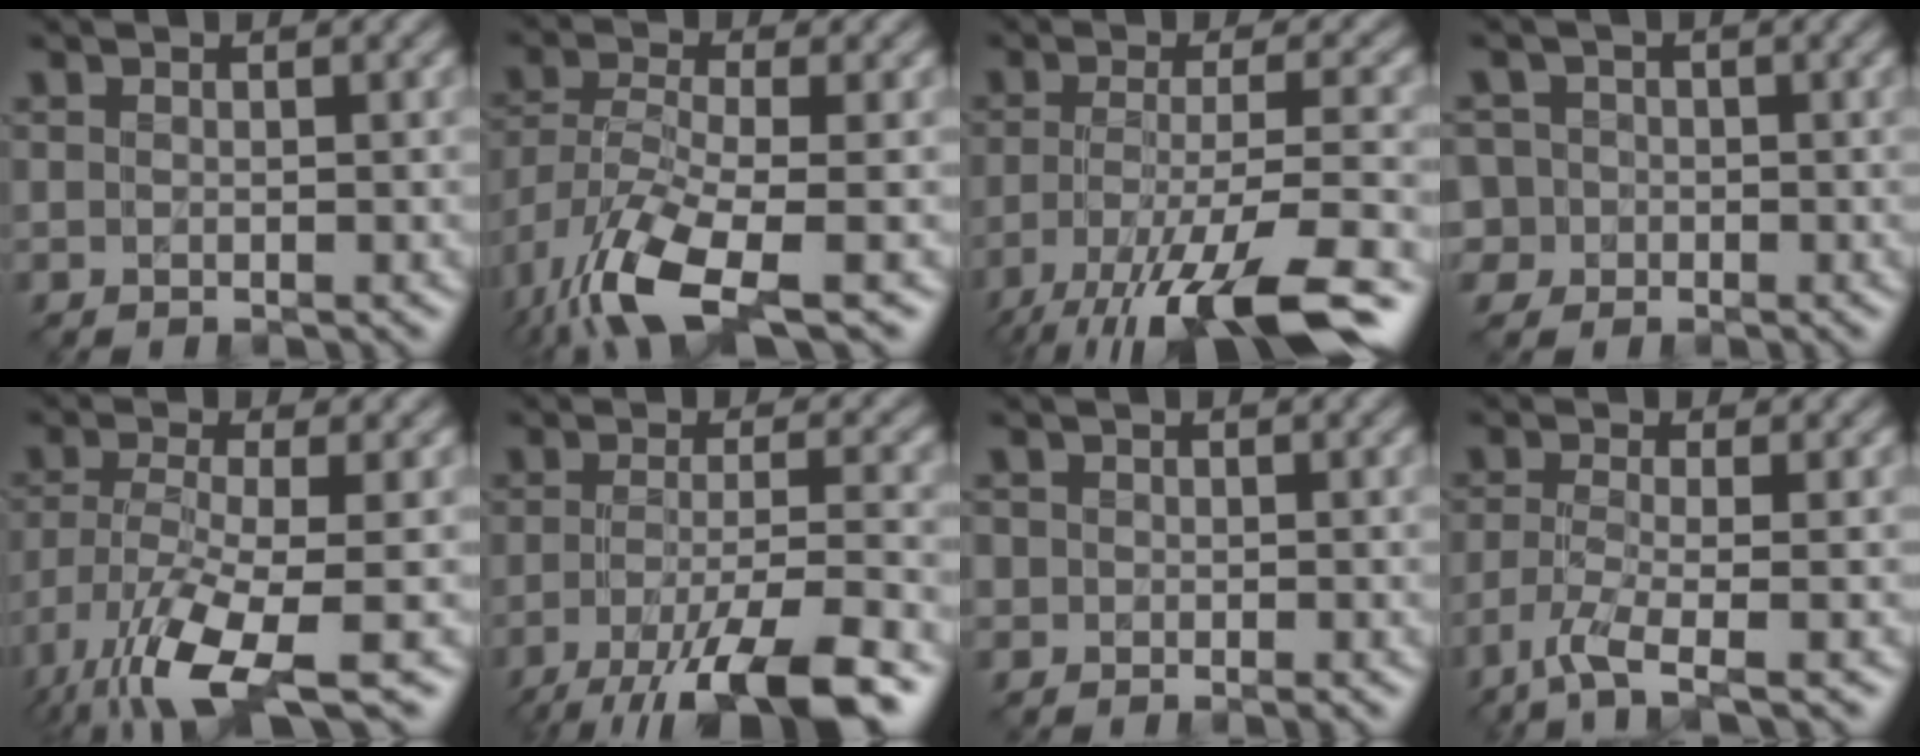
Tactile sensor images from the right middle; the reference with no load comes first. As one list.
[{"total": 10.0, "force": [-5.7, 3.2, 7.6], "torque": [-0.165, -0.024, -0.112]}, {"total": 12.3, "force": [-8.1, 3.0, 8.8], "torque": [-0.164, -0.012, -0.132]}, {"total": 4.8, "force": [-0.4, 4.6, 1.5], "torque": [-0.025, 0.028, -0.043]}, {"total": 10.0, "force": [-5.8, 2.7, 7.7], "torque": [-0.162, -0.023, -0.111]}, {"total": 9.6, "force": [-5.8, 2.2, 7.4], "torque": [-0.118, -0.009, -0.104]}, {"total": 1.4, "force": [-0.4, 1.3, 0.4], "torque": [0.005, -0.006, -0.010]}, {"total": 4.1, "force": [-2.5, 0.7, 3.2], "torque": [-0.060, -0.008, -0.061]}]